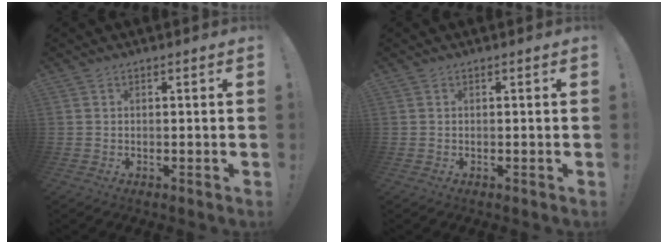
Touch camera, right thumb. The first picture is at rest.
{"total": 0.0}